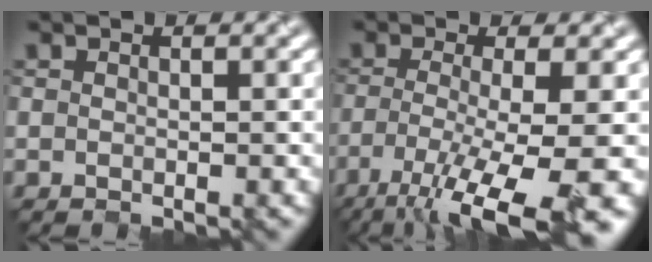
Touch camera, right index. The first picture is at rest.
{"total": 11.0, "force": [-5.3, 2.8, 9.3], "torque": [-0.155, -0.023, -0.086]}